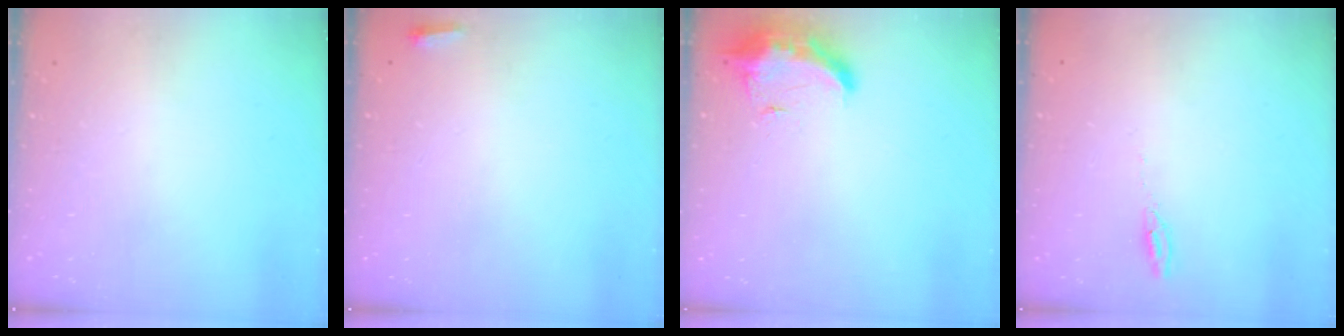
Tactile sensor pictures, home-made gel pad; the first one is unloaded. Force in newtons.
{"total": 2.7, "press": 2.6, "slide": 0.9}
{"total": 15.9, "press": 11.4, "slide": 11.1}
{"total": 2.7, "press": 2.7, "slide": 0.2}